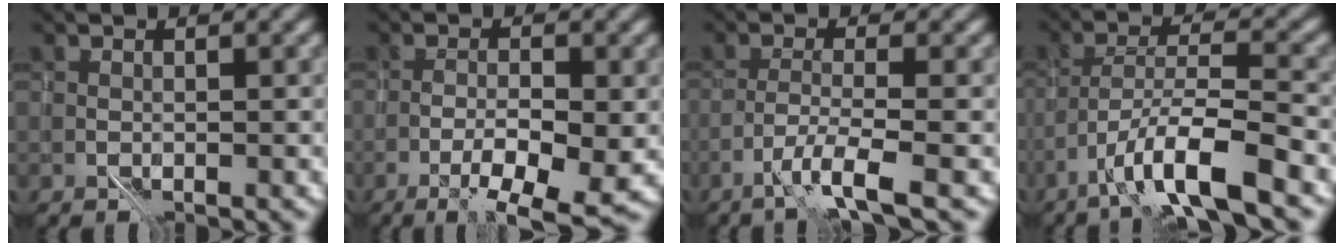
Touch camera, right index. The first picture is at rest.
{"total": 4.6, "force": [-2.0, 0.7, 4.1], "torque": [-0.064, 0.001, -0.030]}
{"total": 2.5, "force": [-1.5, -0.6, 1.9], "torque": [-0.033, 0.009, -0.045]}
{"total": 6.2, "force": [-4.1, 0.5, 4.6], "torque": [-0.079, 0.010, -0.077]}